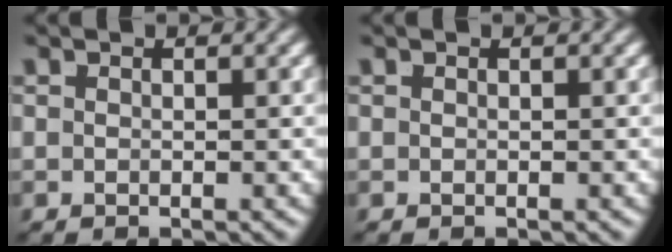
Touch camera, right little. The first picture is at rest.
{"total": 0.0}